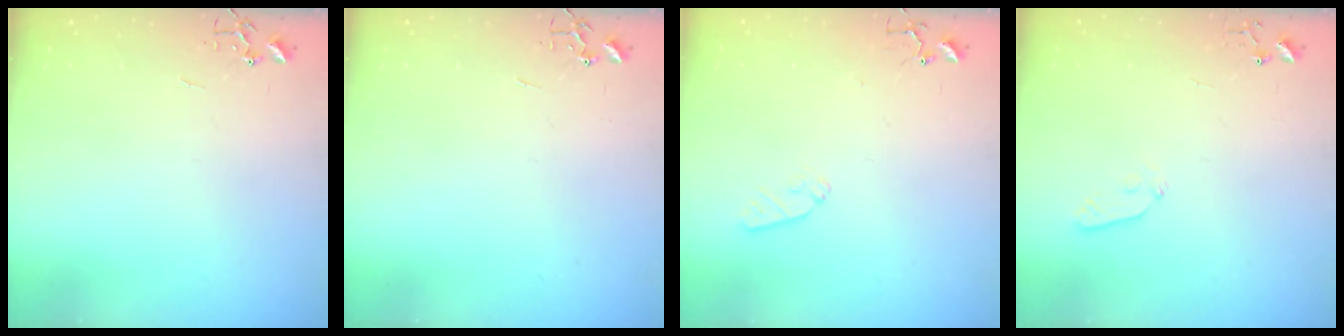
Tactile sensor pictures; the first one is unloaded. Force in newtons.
{"total": 0.0}
{"total": 5.2, "press": 5.1, "slide": 0.7}
{"total": 3.9, "press": 3.8, "slide": 0.8}